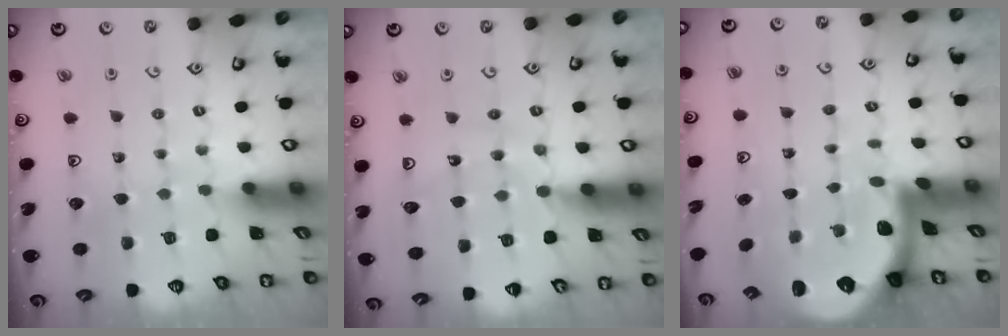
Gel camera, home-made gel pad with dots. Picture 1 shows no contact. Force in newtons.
{"total": 10.9, "press": 10.8, "slide": 1.2}
{"total": 2.8, "press": 2.7, "slide": 0.6}